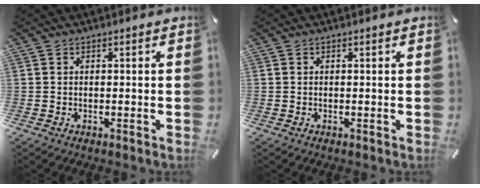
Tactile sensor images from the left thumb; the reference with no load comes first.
{"total": 0.0}